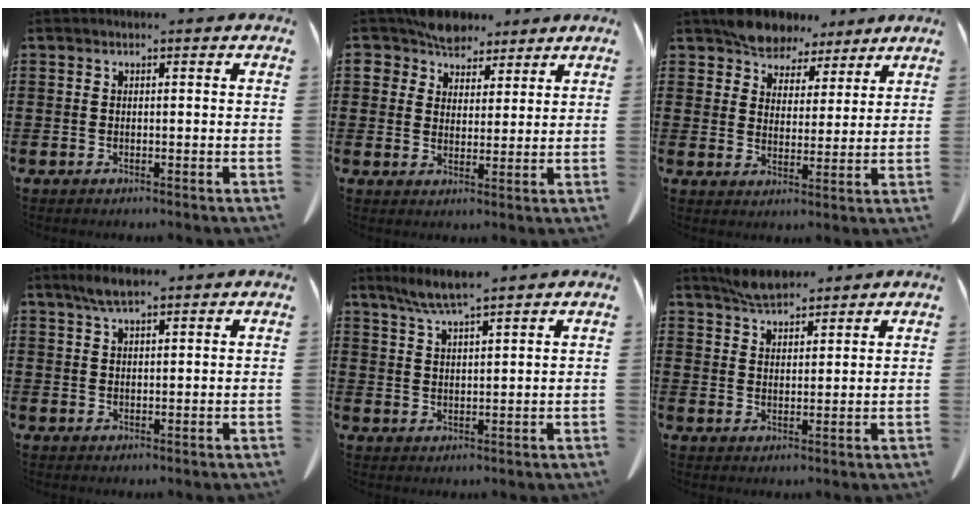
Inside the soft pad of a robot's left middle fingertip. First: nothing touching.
{"total": 5.8, "force": [4.8, 3.1, 0.9], "torque": [-0.042, -0.002, 0.091]}
{"total": 6.2, "force": [5.5, 2.6, 0.7], "torque": [-0.041, -0.012, 0.106]}
{"total": 3.2, "force": [2.1, 0.9, 2.2], "torque": [-0.048, 0.004, 0.038]}
{"total": 4.8, "force": [3.8, 0.1, 2.9], "torque": [-0.066, -0.005, 0.069]}
{"total": 4.4, "force": [4.0, 1.2, 1.3], "torque": [-0.036, -0.006, 0.076]}